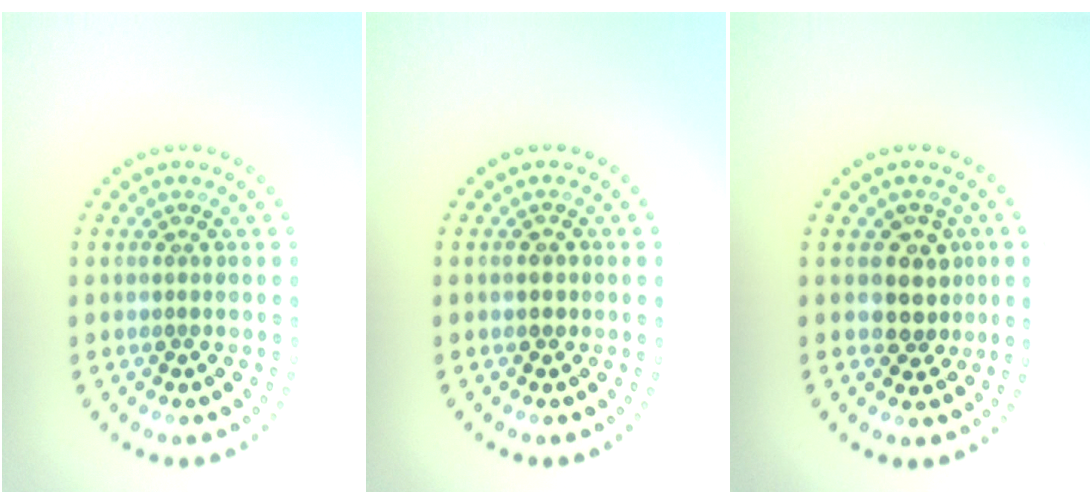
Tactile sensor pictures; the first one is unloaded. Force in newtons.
{"total": 1.5, "press": 1.4, "slide": 0.1}
{"total": 3.0, "press": 2.5, "slide": 1.6}